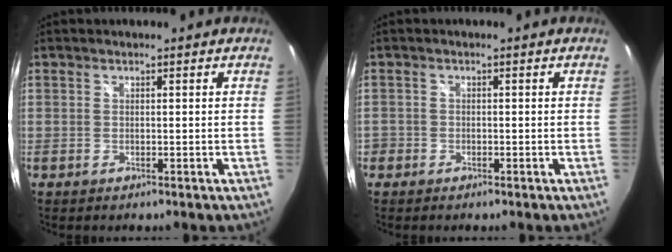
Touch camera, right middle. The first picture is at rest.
{"total": 1.8, "force": [-1.1, 1.4, 0.2], "torque": [-0.010, 0.000, -0.020]}